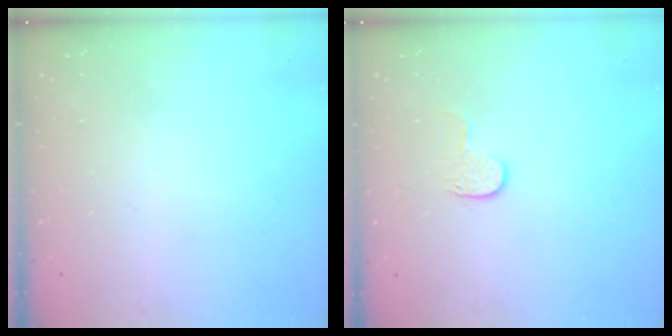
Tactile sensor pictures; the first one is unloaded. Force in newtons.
{"total": 4.7, "press": 4.7, "slide": 0.5}